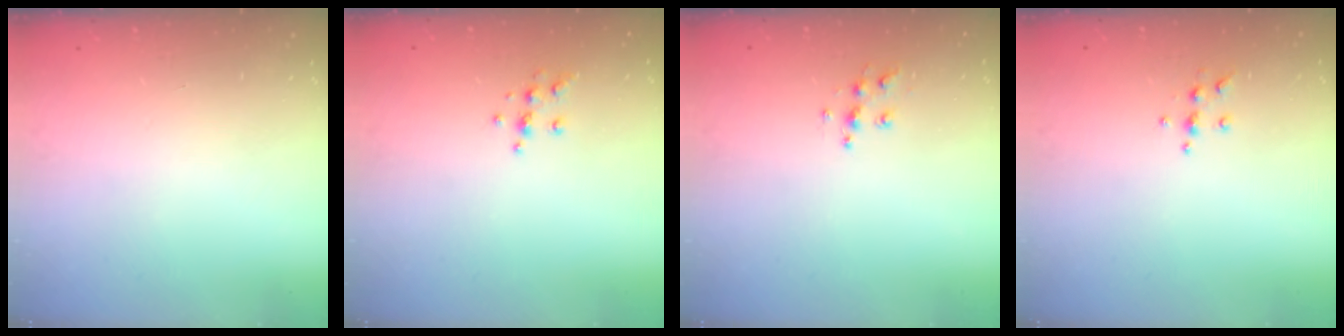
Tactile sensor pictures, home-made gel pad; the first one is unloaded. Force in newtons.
{"total": 5.7, "press": 5.6, "slide": 1.1}
{"total": 6.6, "press": 6.5, "slide": 0.3}
{"total": 5.6, "press": 5.6, "slide": 0.7}